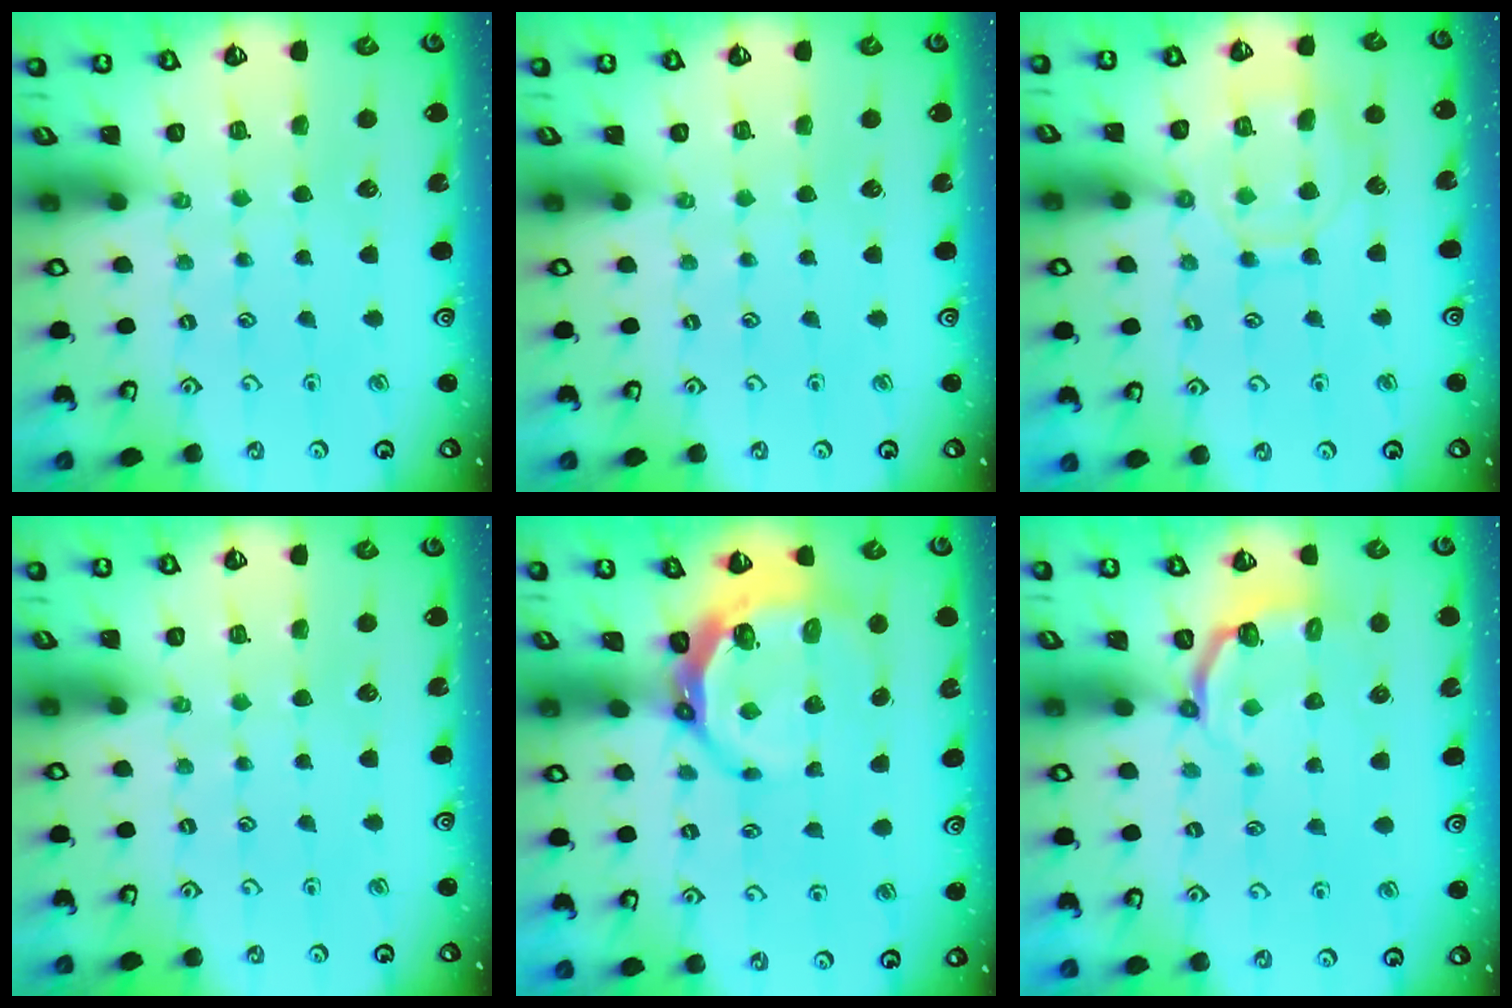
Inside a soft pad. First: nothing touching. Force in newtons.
{"total": 0.0}
{"total": 11.7, "press": 11.6, "slide": 1.2}
{"total": 0.0}
{"total": 7.9, "press": 6.9, "slide": 4.0}
{"total": 3.4, "press": 2.2, "slide": 2.6}